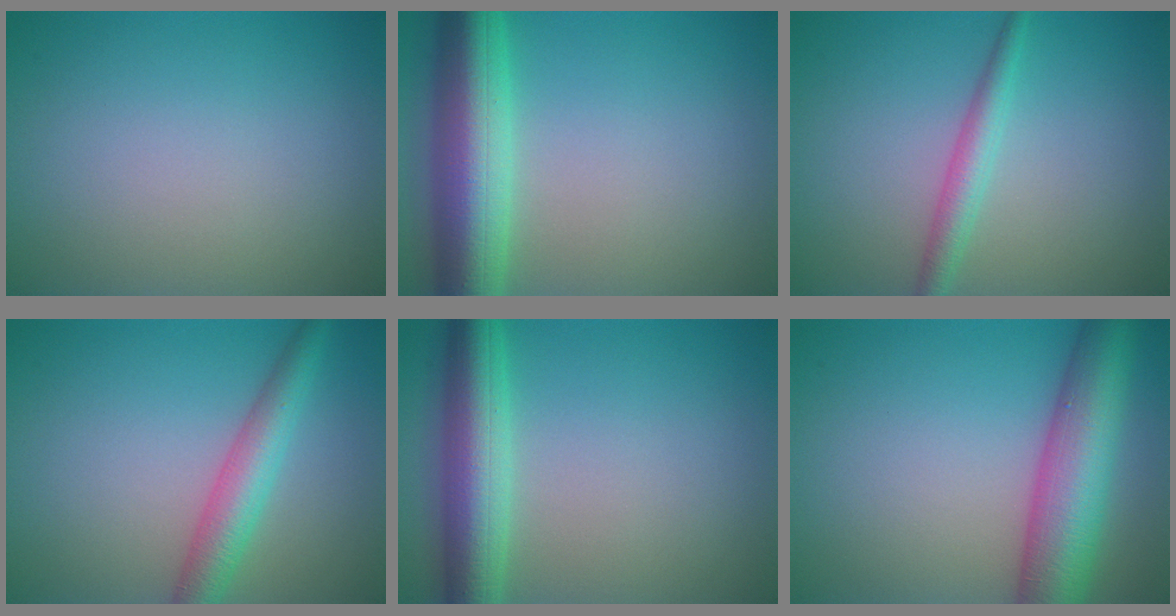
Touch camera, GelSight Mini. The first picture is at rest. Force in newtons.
{"total": 8.8, "press": 8.8, "slide": 0.4}
{"total": 2.4, "press": 2.4, "slide": 0.0}
{"total": 4.2, "press": 4.2, "slide": 0.2}
{"total": 6.6, "press": 6.6, "slide": 0.4}
{"total": 9.2, "press": 9.2, "slide": 0.4}